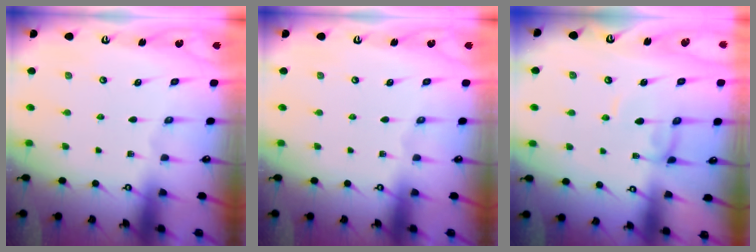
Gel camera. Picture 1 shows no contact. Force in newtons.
{"total": 0.0}
{"total": 1.0, "press": 1.0, "slide": 0.3}